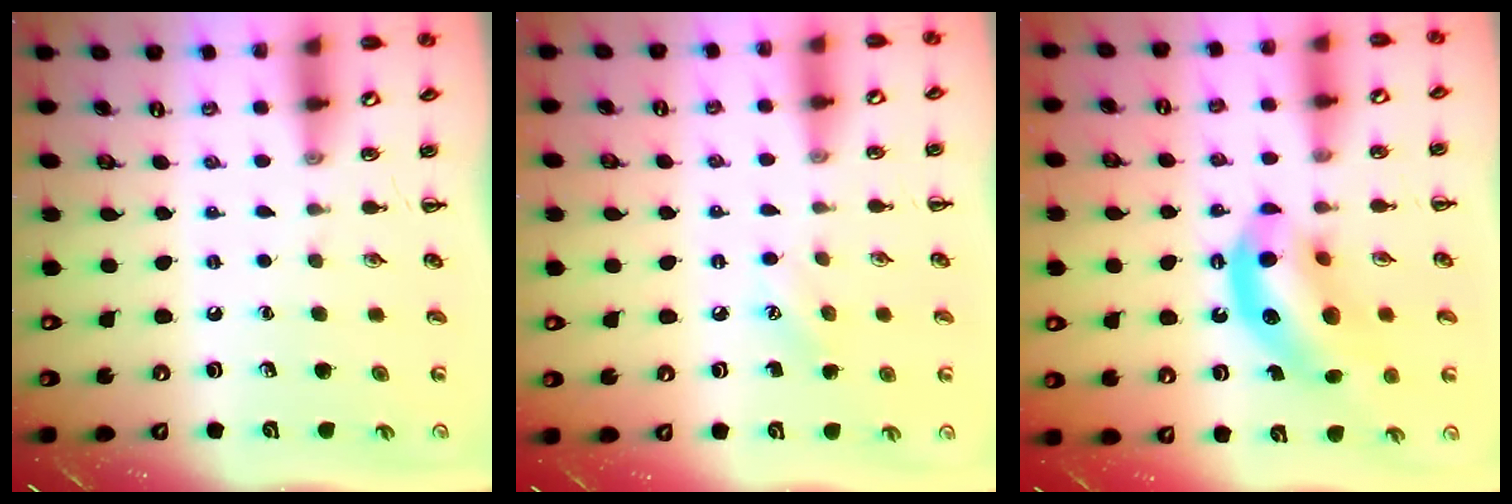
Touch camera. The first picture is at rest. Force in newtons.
{"total": 6.3, "press": 6.0, "slide": 1.8}
{"total": 13.6, "press": 13.1, "slide": 3.6}